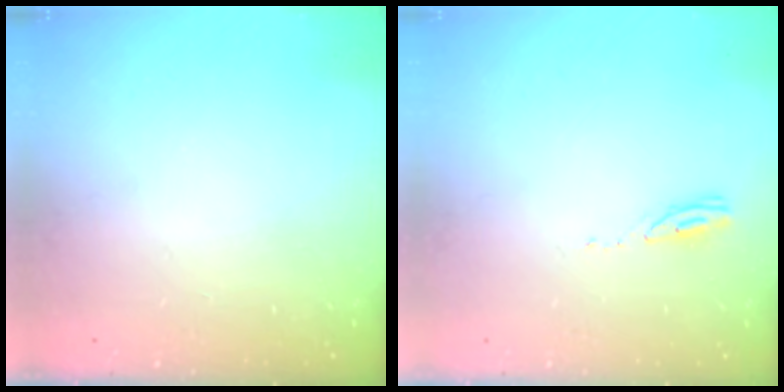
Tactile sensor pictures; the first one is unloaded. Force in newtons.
{"total": 3.7, "press": 3.6, "slide": 0.4}